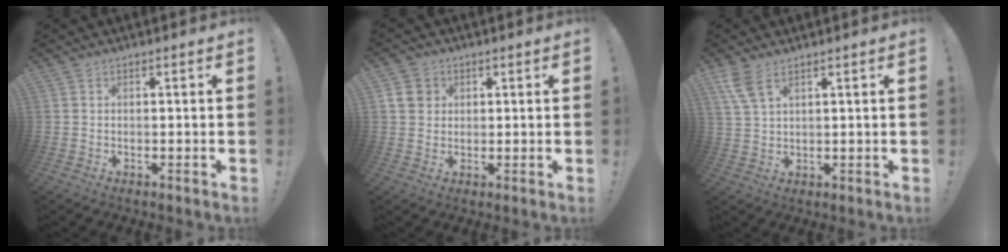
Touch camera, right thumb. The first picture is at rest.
{"total": 5.6, "force": [1.9, 4.8, 2.0], "torque": [-0.026, -0.001, 0.038]}
{"total": 5.9, "force": [3.5, 2.1, 4.2], "torque": [-0.078, -0.012, 0.068]}